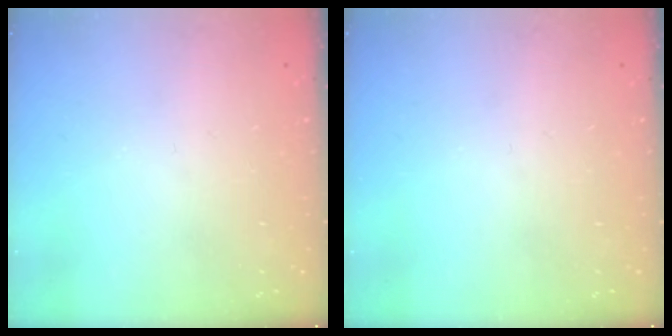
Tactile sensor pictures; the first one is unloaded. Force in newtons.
{"total": 0.0}